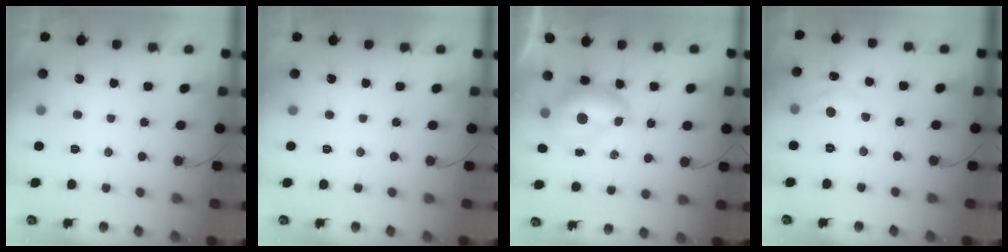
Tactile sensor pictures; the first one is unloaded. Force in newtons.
{"total": 0.0}
{"total": 7.8, "press": 7.8, "slide": 0.2}
{"total": 5.5, "press": 5.5, "slide": 0.6}